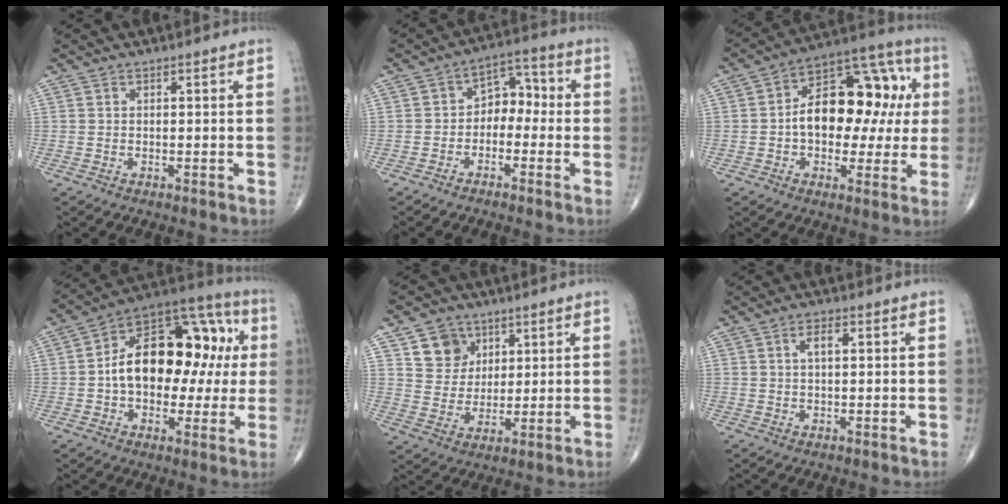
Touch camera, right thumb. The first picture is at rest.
{"total": 6.4, "force": [-1.4, 4.6, 4.2], "torque": [-0.034, 0.040, -0.039]}
{"total": 19.1, "force": [1.1, 11.8, 15.0], "torque": [-0.175, 0.044, 0.012]}
{"total": 21.9, "force": [1.2, 13.5, 17.2], "torque": [-0.217, 0.048, 0.013]}
{"total": 7.7, "force": [3.9, 6.3, 2.2], "torque": [-0.009, -0.020, 0.071]}
{"total": 1.6, "force": [0.3, 0.7, 1.4], "torque": [-0.025, 0.003, 0.003]}